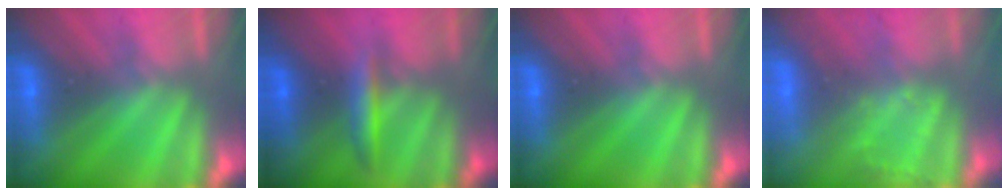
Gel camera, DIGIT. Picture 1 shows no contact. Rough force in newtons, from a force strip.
{"total": 2.9}
{"total": 0.0}
{"total": 2.8}